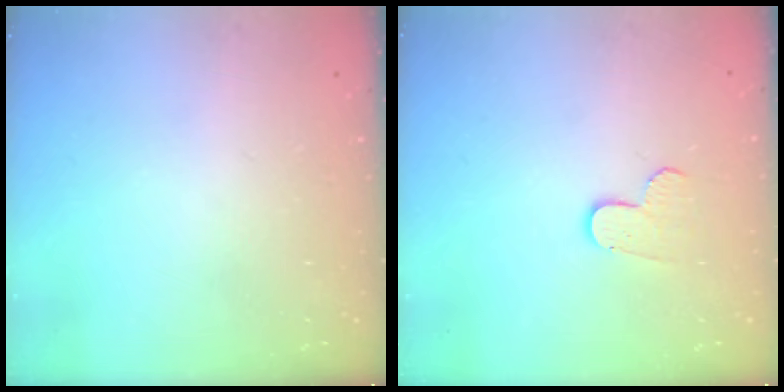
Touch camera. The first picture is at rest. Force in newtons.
{"total": 6.6, "press": 6.6, "slide": 0.6}